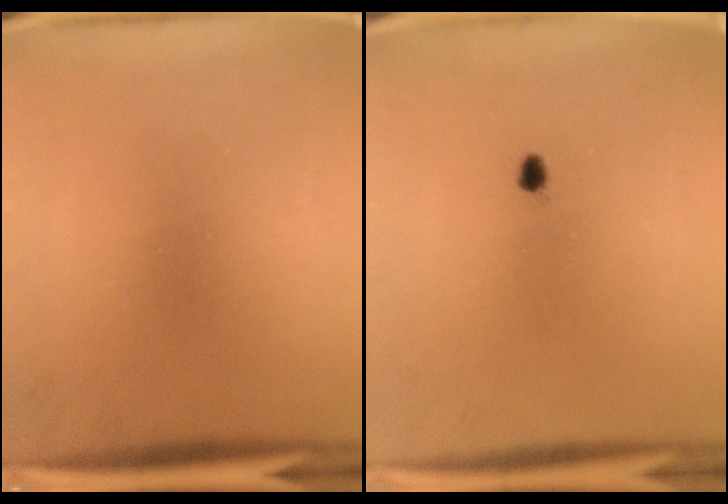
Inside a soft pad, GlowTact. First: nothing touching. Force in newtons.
{"total": 0.9}